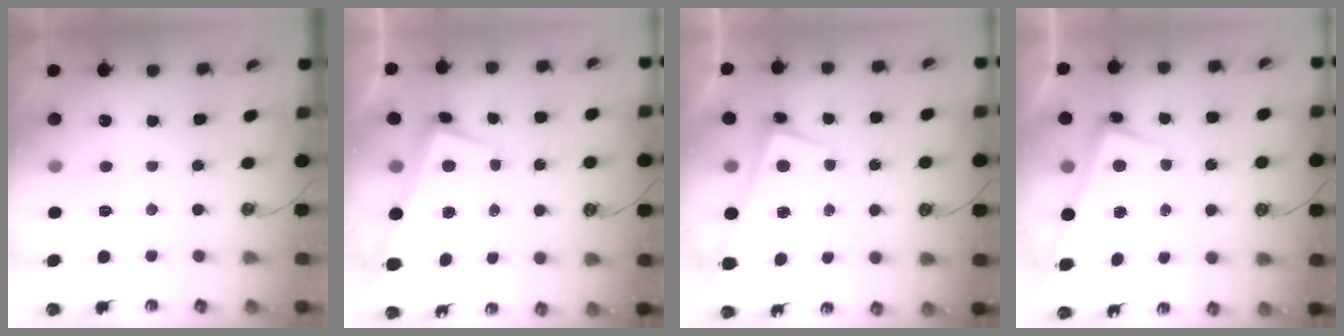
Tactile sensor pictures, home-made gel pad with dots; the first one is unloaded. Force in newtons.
{"total": 3.0, "press": 2.4, "slide": 1.8}
{"total": 0.8, "press": 0.6, "slide": 0.5}
{"total": 2.7, "press": 2.5, "slide": 1.0}